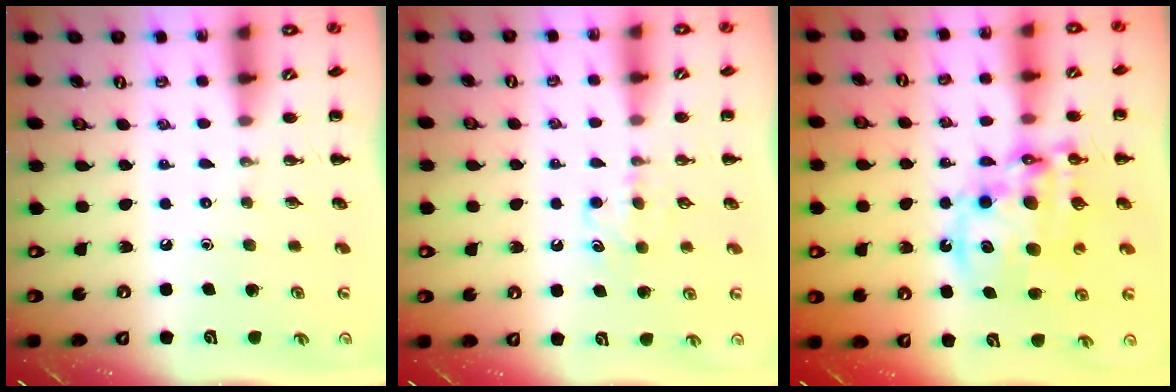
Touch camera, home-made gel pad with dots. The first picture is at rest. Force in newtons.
{"total": 5.6, "press": 5.4, "slide": 1.6}
{"total": 15.1, "press": 14.6, "slide": 3.7}